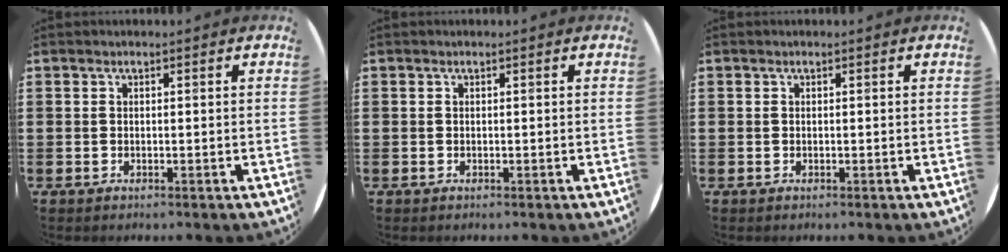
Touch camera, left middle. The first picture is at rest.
{"total": 0.0}
{"total": 0.0}